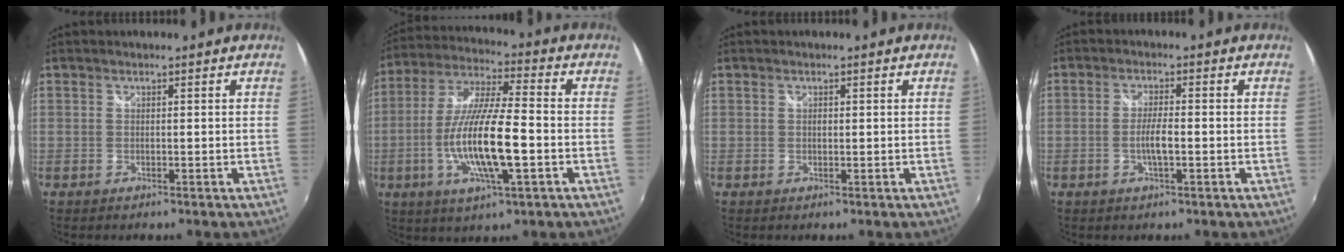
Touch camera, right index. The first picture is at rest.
{"total": 15.9, "force": [-4.0, 3.0, 15.1], "torque": [-0.299, -0.011, -0.074]}
{"total": 0.6, "force": [0.1, 0.5, 0.4], "torque": [-0.006, 0.001, 0.002]}
{"total": 3.7, "force": [-1.0, 0.5, 3.5], "torque": [-0.068, -0.002, -0.019]}